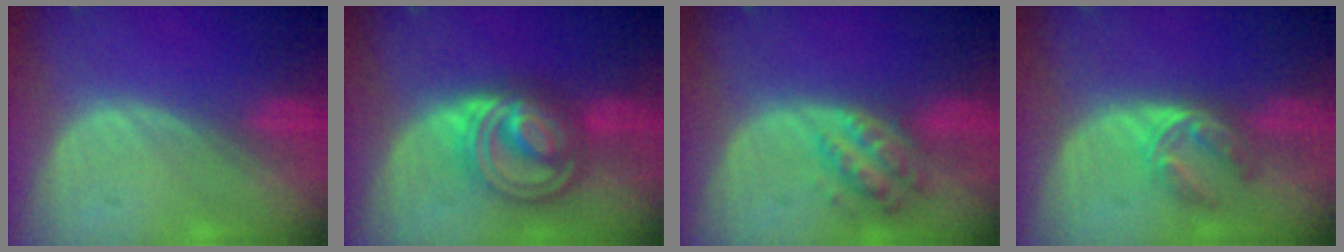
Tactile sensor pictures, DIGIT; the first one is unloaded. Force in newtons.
{"total": 9.0, "press": 9.0, "slide": 0.6}
{"total": 6.0, "press": 5.4, "slide": 2.6}
{"total": 5.8, "press": 4.7, "slide": 3.5}